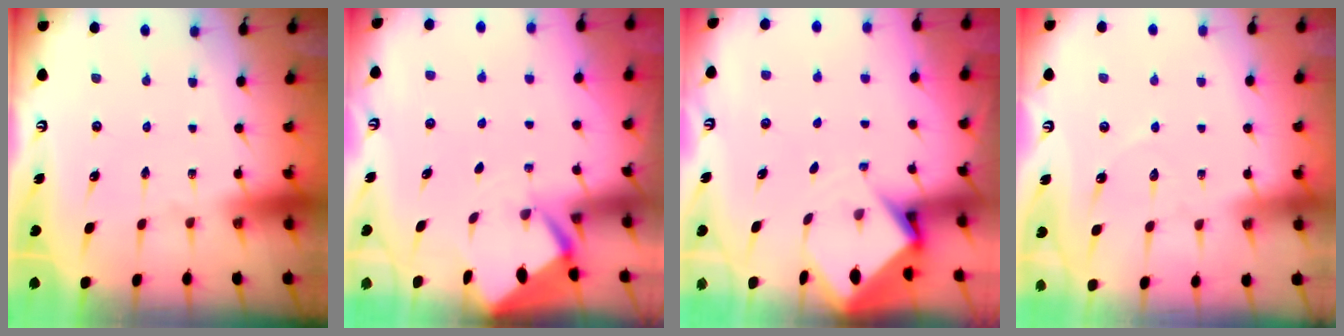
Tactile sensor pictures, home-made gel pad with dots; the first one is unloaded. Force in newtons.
{"total": 2.5, "press": 2.5, "slide": 0.3}
{"total": 4.8, "press": 4.8, "slide": 0.2}
{"total": 4.3, "press": 4.3, "slide": 0.6}